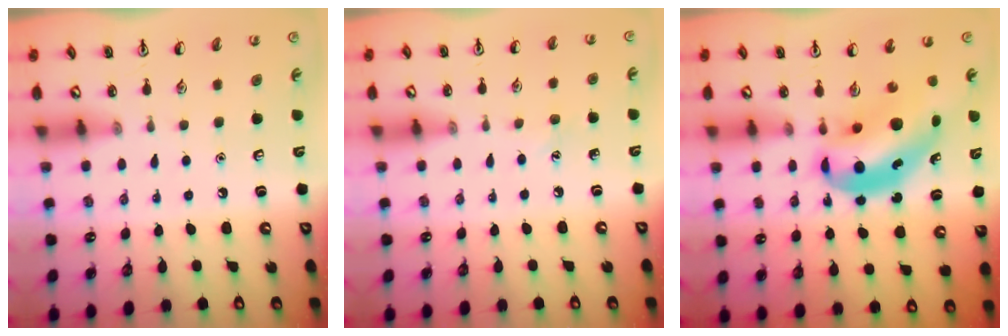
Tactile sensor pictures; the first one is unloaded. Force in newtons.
{"total": 3.9, "press": 3.7, "slide": 1.2}
{"total": 10.9, "press": 10.3, "slide": 3.5}